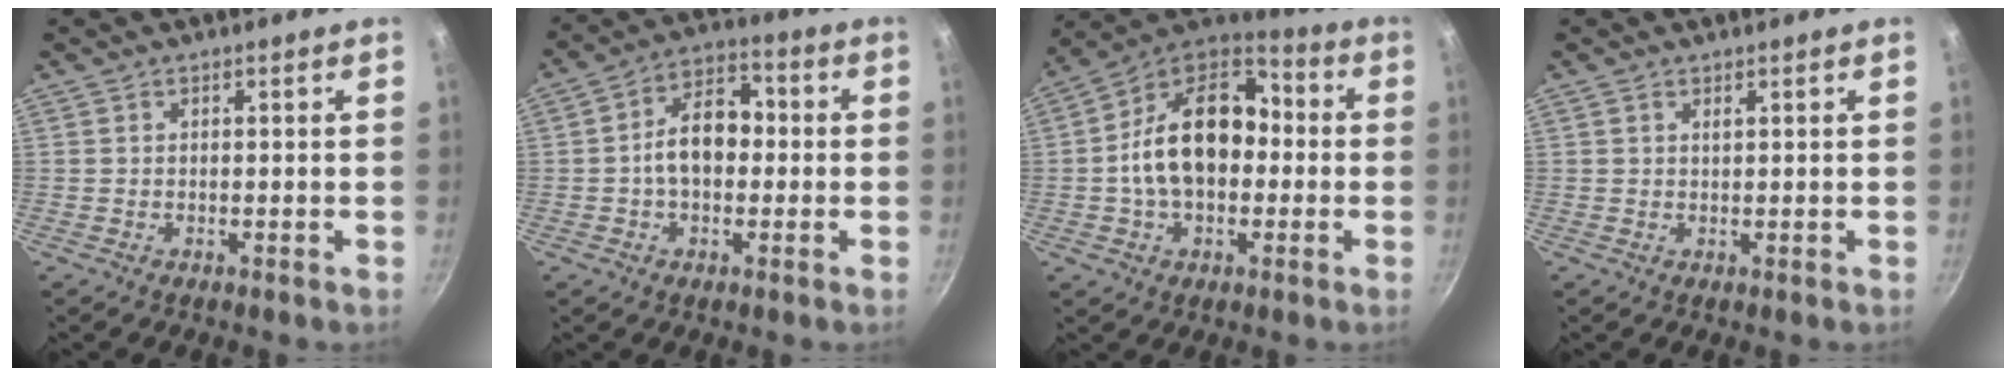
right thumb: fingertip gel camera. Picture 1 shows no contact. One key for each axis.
{"total": 10.5, "fx": -0.4, "fy": 7.0, "fz": 7.7, "tx": -0.092, "ty": 0.034, "tz": -0.020}
{"total": 19.2, "fx": -0.5, "fy": 12.9, "fz": 14.2, "tx": -0.213, "ty": 0.048, "tz": -0.028}
{"total": 0.6, "fx": 0.4, "fy": 0.2, "fz": 0.4, "tx": -0.007, "ty": 0.001, "tz": 0.007}